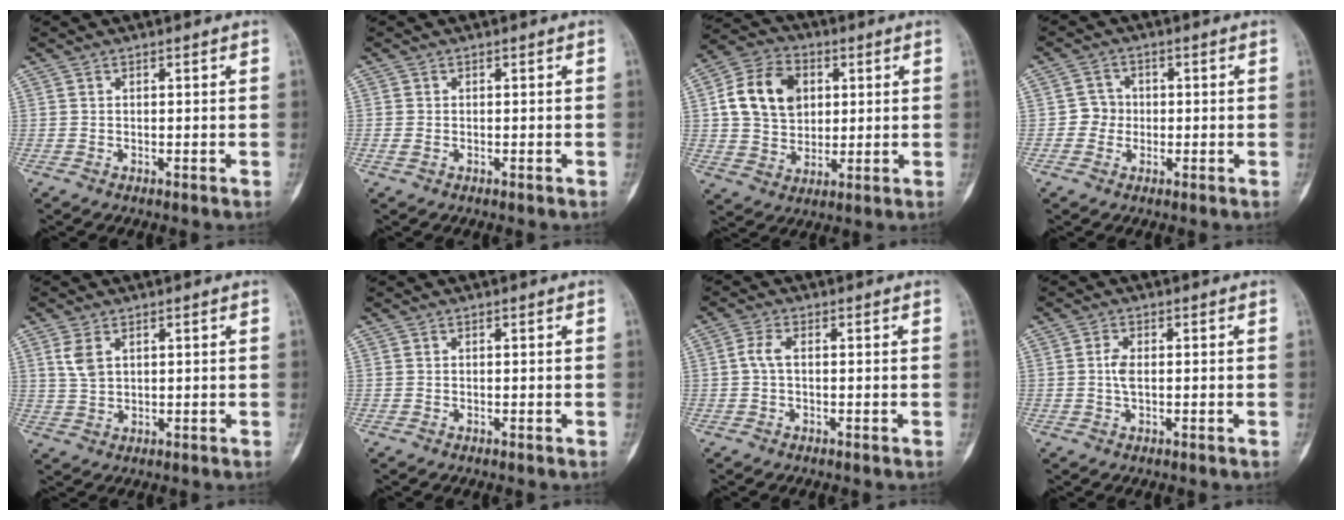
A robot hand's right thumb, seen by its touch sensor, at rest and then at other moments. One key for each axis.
{"total": 0.6, "fx": -0.2, "fy": 0.4, "fz": 0.4, "tx": -0.016, "ty": -0.002, "tz": -0.006}
{"total": 13.3, "fx": 2.9, "fy": 10.2, "fz": 8.0, "tx": -0.115, "ty": 0.003, "tz": 0.049}
{"total": 3.4, "fx": -0.4, "fy": 3.4, "fz": 0.7, "tx": 0.014, "ty": 0.010, "tz": -0.015}
{"total": 4.0, "fx": 1.7, "fy": 2.3, "fz": 2.7, "tx": -0.056, "ty": -0.003, "tz": 0.043}
{"total": 0.0}
{"total": 2.5, "fx": 0.0, "fy": 1.1, "fz": 2.2, "tx": -0.050, "ty": 0.002, "tz": -0.006}
{"total": 2.4, "fx": -0.1, "fy": 1.1, "fz": 2.2, "tx": -0.050, "ty": -0.001, "tz": -0.007}